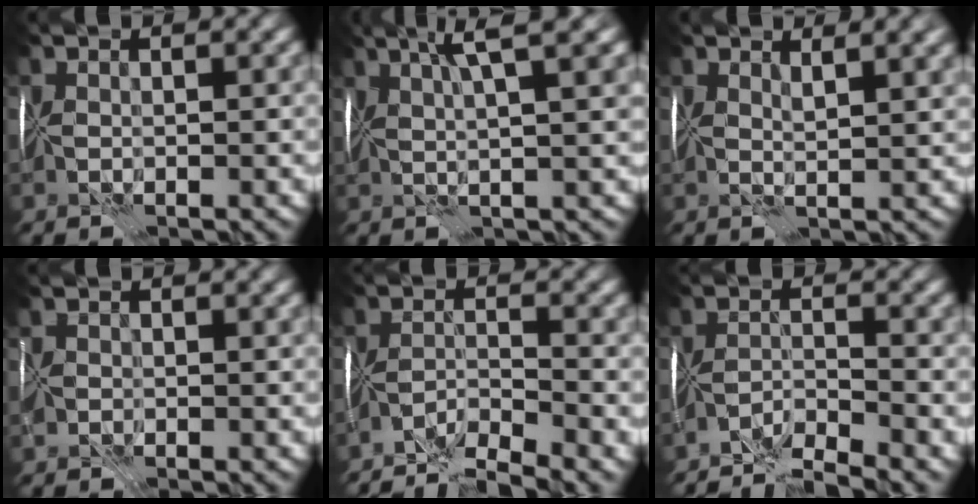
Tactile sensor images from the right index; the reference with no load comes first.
{"total": 5.0, "force": [2.6, -0.1, 4.3], "torque": [-0.062, 0.010, 0.042]}
{"total": 1.9, "force": [1.4, -0.5, 1.3], "torque": [-0.019, -0.004, 0.025]}
{"total": 1.7, "force": [-1.3, 0.8, 0.6], "torque": [-0.004, -0.008, -0.027]}
{"total": 4.3, "force": [-4.0, -1.4, 0.6], "torque": [-0.002, -0.007, -0.077]}
{"total": 3.9, "force": [-3.5, -1.7, 0.0], "torque": [0.012, -0.005, -0.070]}